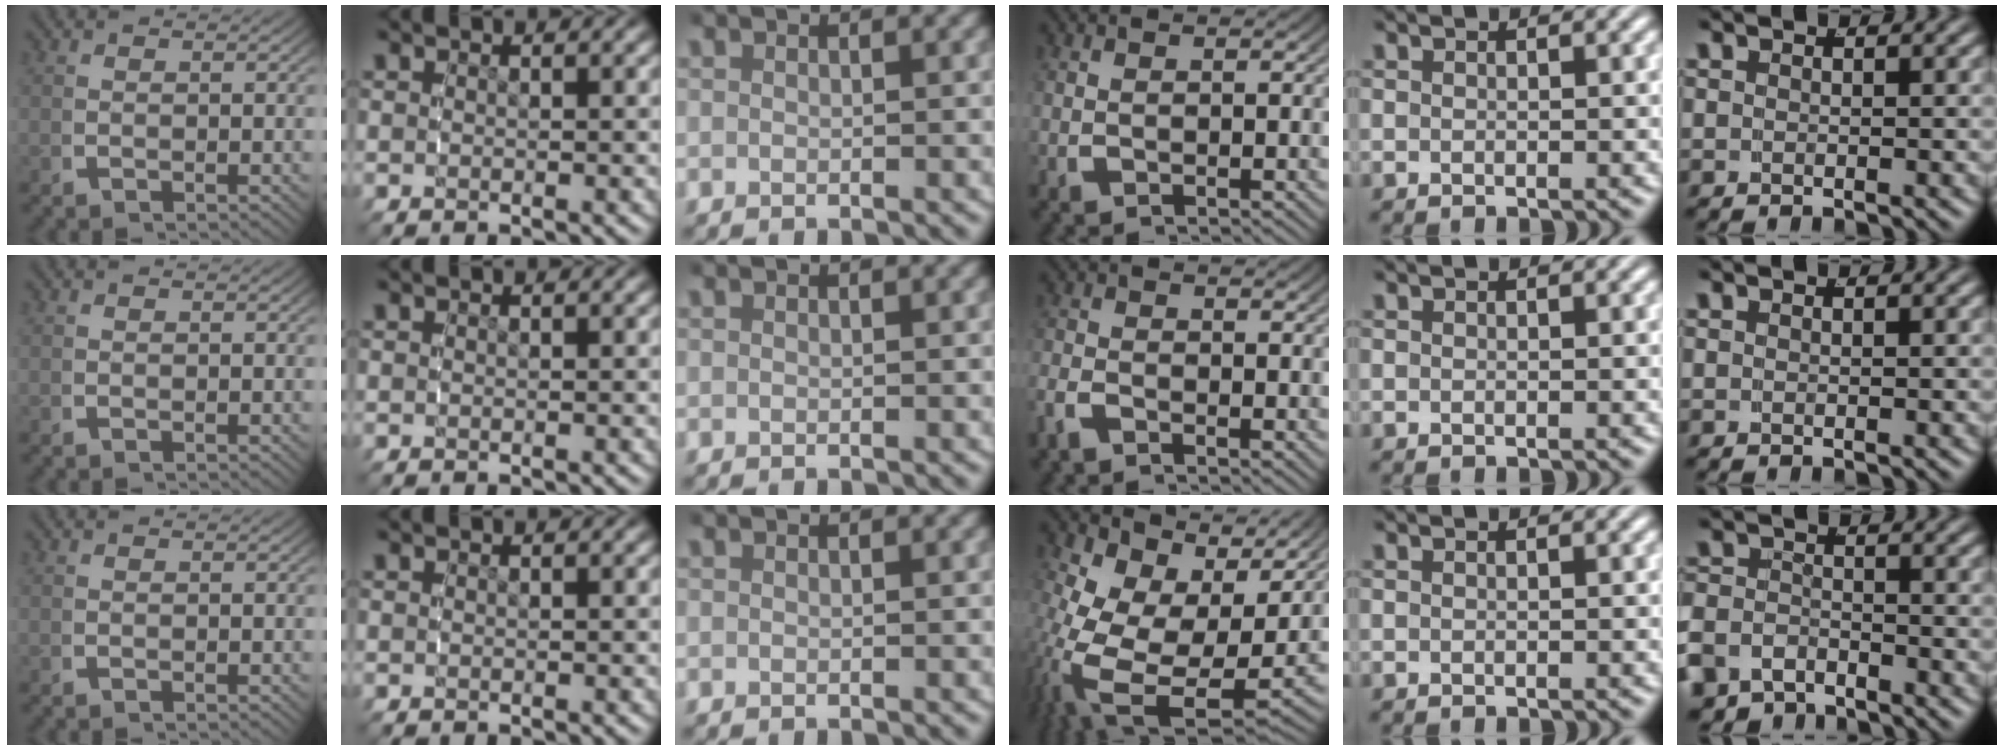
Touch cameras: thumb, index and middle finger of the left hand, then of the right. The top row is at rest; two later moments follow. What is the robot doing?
{"motion": "grasp_and_lifting", "object": "backpack"}